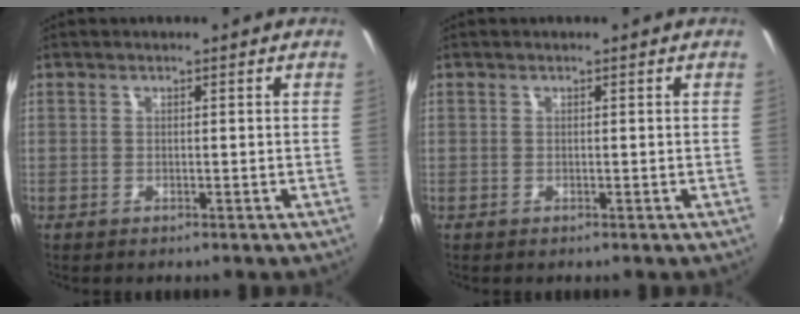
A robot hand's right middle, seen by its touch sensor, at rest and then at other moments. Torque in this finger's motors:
{"motor_torque": [-0.07, 0.07, 0.00, 0.00]}